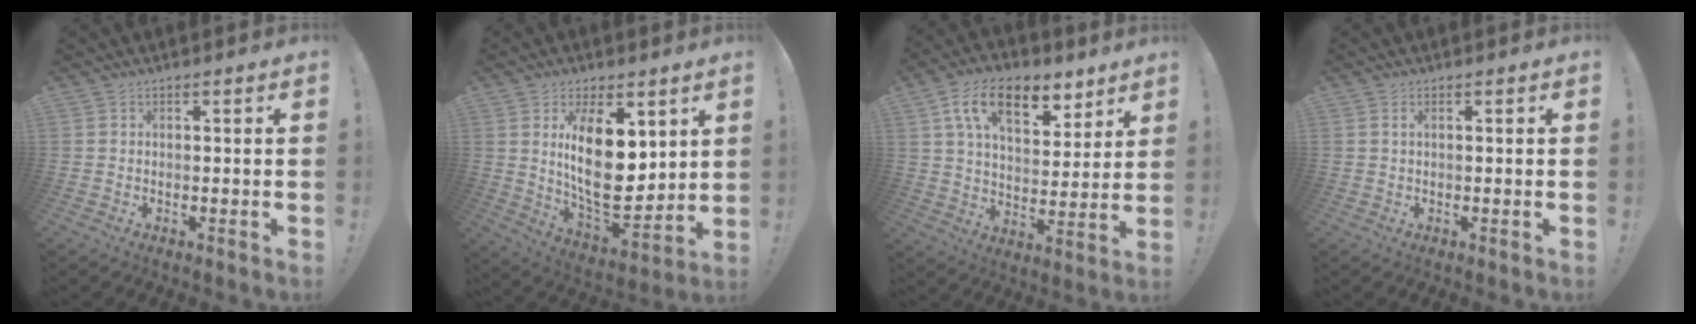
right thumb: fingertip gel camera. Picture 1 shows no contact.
{"total": 16.9, "force": [4.2, 8.6, 14.0], "torque": [-0.256, -0.040, 0.070]}
{"total": 16.6, "force": [9.1, 9.0, 10.5], "torque": [-0.161, -0.038, 0.159]}
{"total": 1.0, "force": [0.4, 0.3, 0.9], "torque": [-0.020, 0.003, 0.007]}